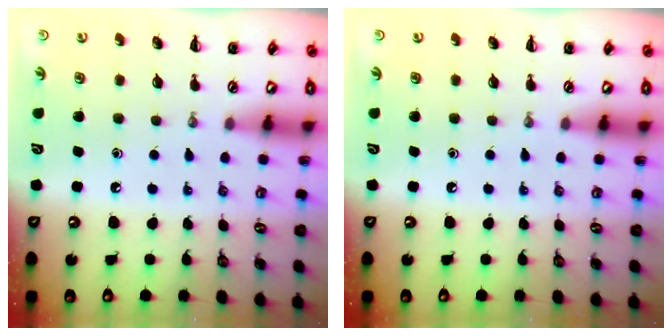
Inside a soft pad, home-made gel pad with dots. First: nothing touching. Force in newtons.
{"total": 0.0}